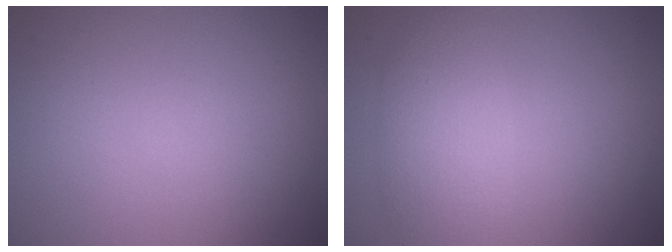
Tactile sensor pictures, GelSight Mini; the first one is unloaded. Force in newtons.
{"total": 3.9, "press": 3.9, "slide": 0.1}